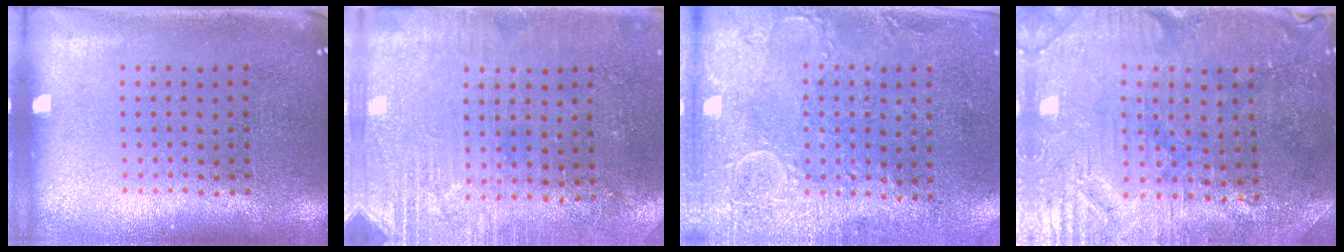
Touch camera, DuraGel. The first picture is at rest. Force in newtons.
{"total": 2.8, "press": 2.6, "slide": 1.0}
{"total": 2.9, "press": 2.4, "slide": 1.6}
{"total": 1.4, "press": 1.4, "slide": 0.4}